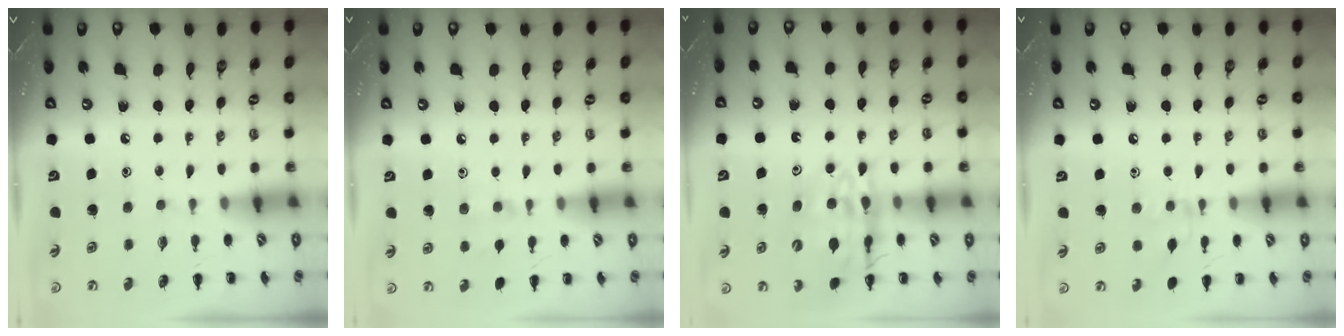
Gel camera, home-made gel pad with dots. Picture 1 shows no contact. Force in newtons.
{"total": 5.1, "press": 4.9, "slide": 1.6}
{"total": 16.3, "press": 16.0, "slide": 3.1}
{"total": 5.6, "press": 5.4, "slide": 1.7}